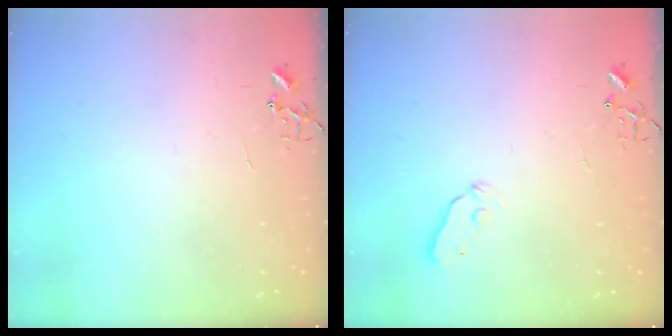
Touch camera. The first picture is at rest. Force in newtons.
{"total": 4.5, "press": 4.4, "slide": 0.7}